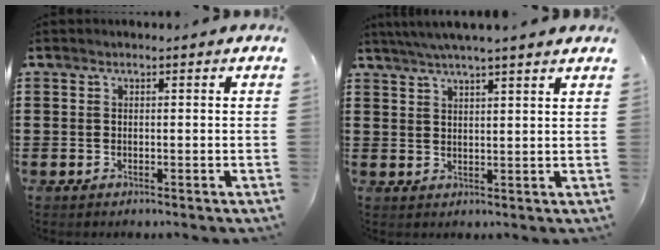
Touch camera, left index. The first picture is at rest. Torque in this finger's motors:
{"motor_torque": [2.14, 0.00, 0.40, 0.21]}